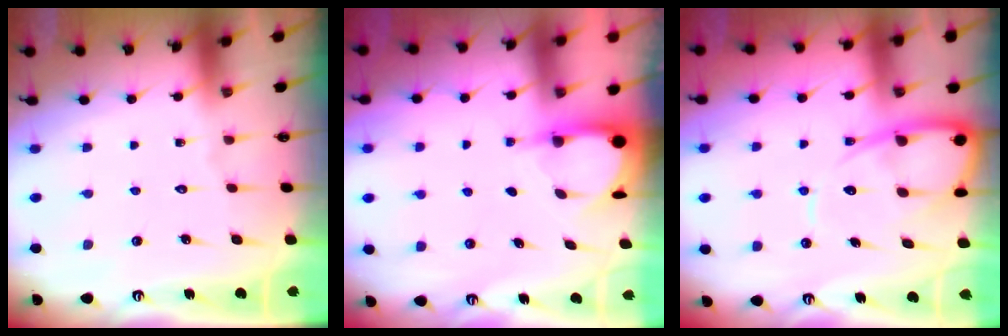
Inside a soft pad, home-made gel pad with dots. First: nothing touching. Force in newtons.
{"total": 3.9, "press": 3.9, "slide": 0.4}
{"total": 10.5, "press": 10.5, "slide": 0.8}